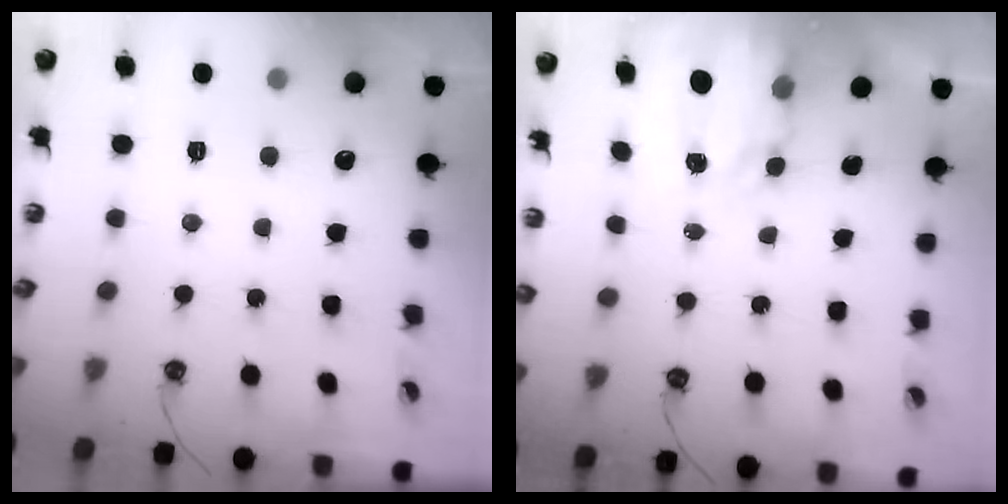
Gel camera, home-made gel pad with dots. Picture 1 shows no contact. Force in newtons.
{"total": 3.9, "press": 3.9, "slide": 0.0}